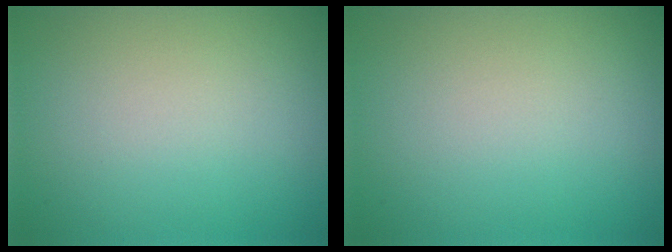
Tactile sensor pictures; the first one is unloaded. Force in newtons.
{"total": 0.0}